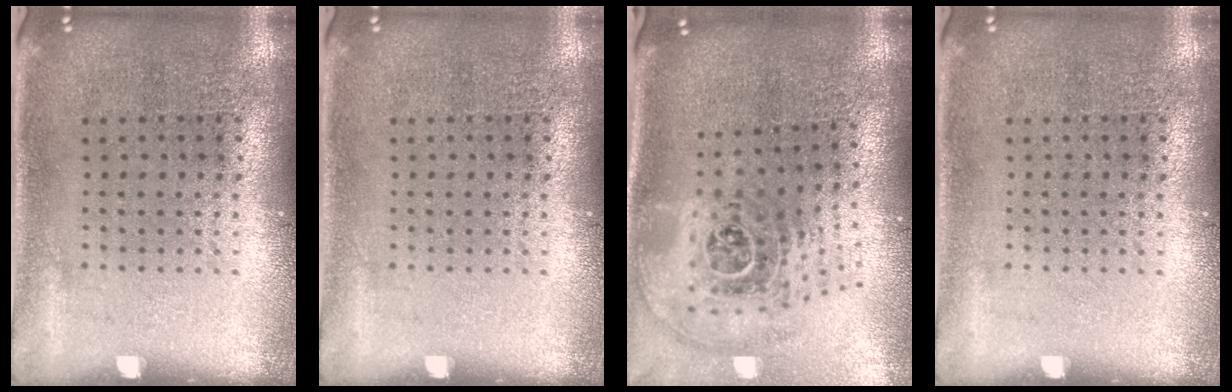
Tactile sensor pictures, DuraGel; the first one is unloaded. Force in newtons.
{"total": 0.0}
{"total": 2.9, "press": 2.0, "slide": 2.1}
{"total": 0.0}